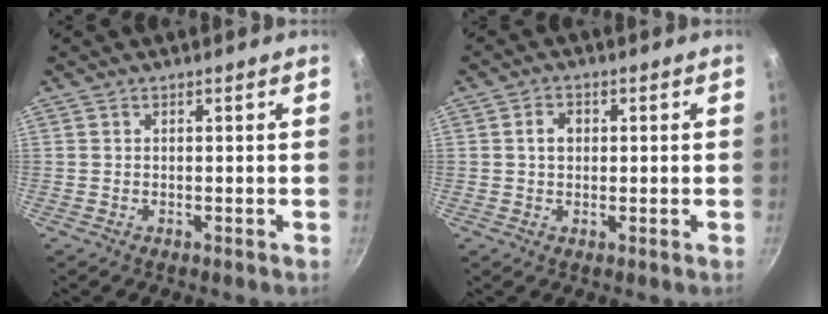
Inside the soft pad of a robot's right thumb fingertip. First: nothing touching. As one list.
[{"total": 3.1, "force": [0.4, 2.5, 1.9], "torque": [-0.019, 0.006, 0.005]}]